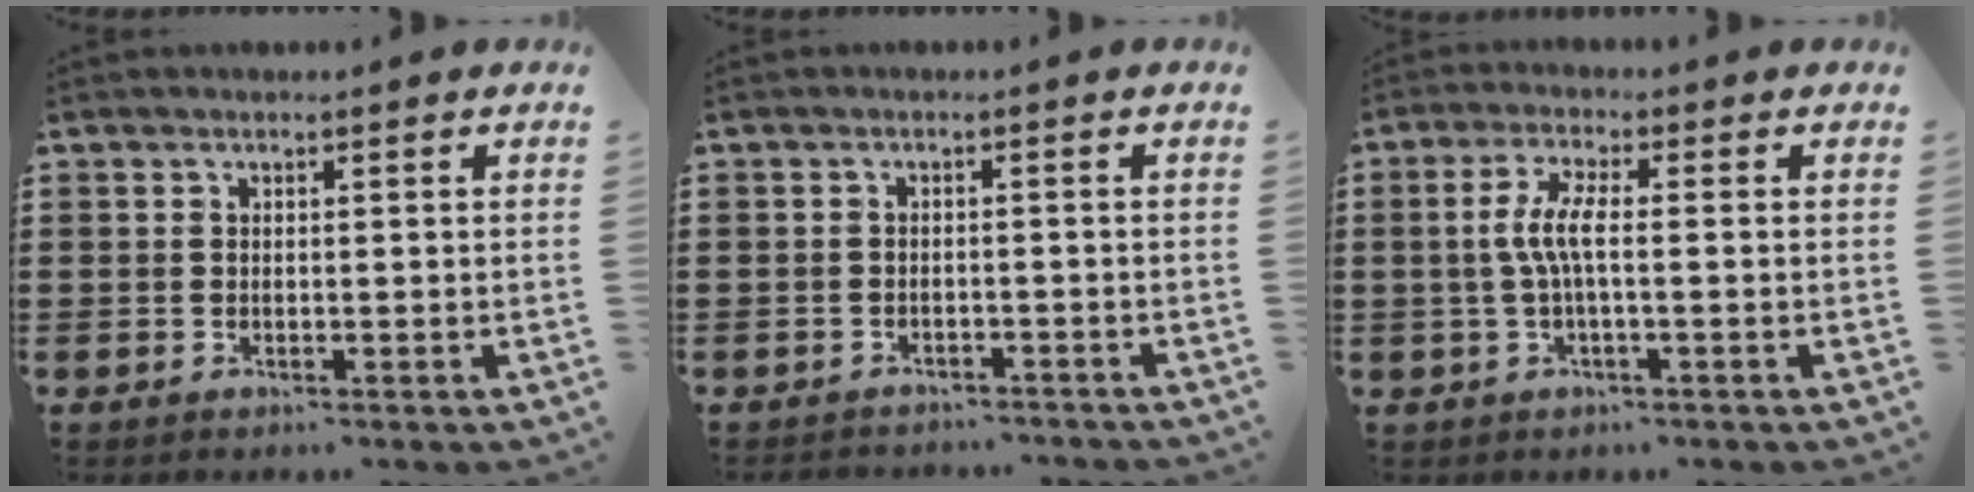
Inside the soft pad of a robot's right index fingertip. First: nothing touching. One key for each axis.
{"total": 1.6, "fx": -1.6, "fy": 0.2, "fz": -0.1, "tx": -0.004, "ty": -0.001, "tz": -0.035}
{"total": 5.1, "fx": -0.5, "fy": 1.1, "fz": 5.0, "tx": -0.112, "ty": -0.005, "tz": -0.019}